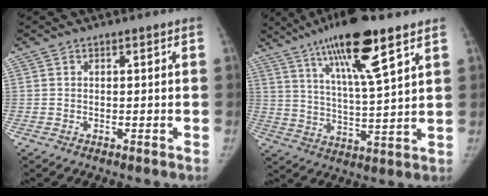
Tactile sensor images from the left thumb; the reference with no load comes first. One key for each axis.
{"total": 16.1, "fx": 9.5, "fy": 2.6, "fz": 12.8, "tx": -0.215, "ty": -0.038, "tz": 0.168}